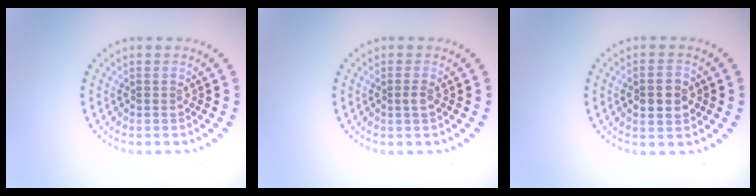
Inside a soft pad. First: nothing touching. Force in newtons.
{"total": 0.8, "press": 0.6, "slide": 0.4}
{"total": 3.0, "press": 3.0, "slide": 0.2}